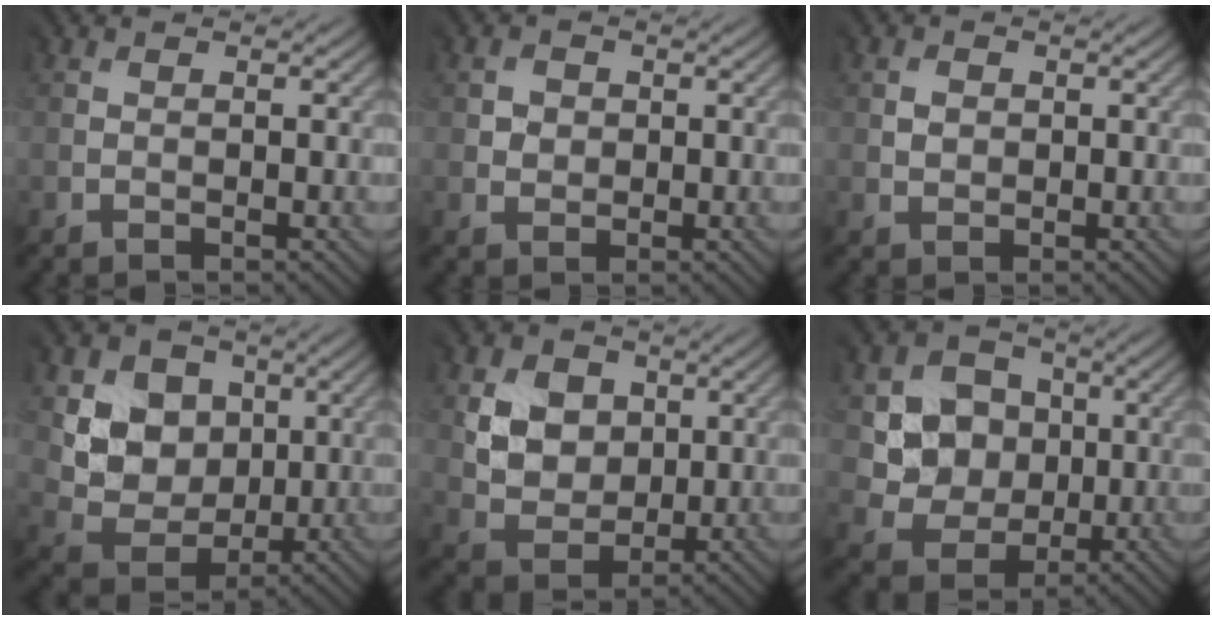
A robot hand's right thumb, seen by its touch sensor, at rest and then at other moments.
{"total": 1.9, "force": [0.8, 1.7, -0.3], "torque": [0.006, -0.002, 0.013]}
{"total": 1.2, "force": [0.5, 1.1, -0.3], "torque": [0.005, -0.001, 0.009]}
{"total": 7.7, "force": [2.6, 6.7, 2.8], "torque": [-0.070, -0.010, 0.039]}
{"total": 5.9, "force": [2.1, 5.1, 2.1], "torque": [-0.060, -0.003, 0.033]}
{"total": 6.6, "force": [1.2, 6.2, 1.9], "torque": [-0.045, -0.003, 0.015]}